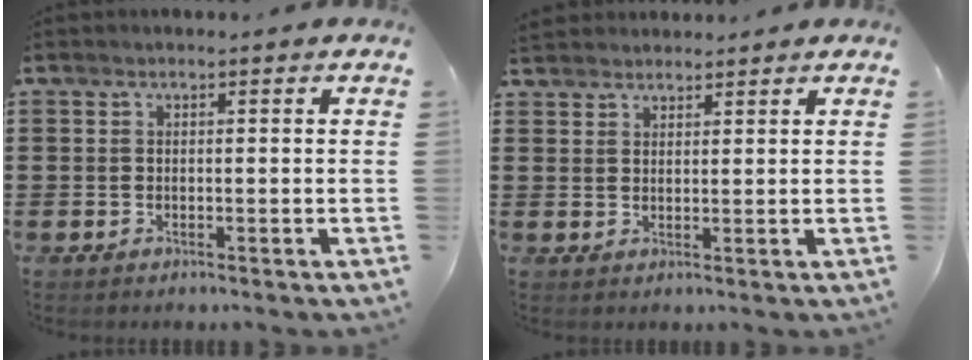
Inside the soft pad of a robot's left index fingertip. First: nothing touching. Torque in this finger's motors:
{"motor_torque": [-0.42, 0.80, -0.02, 0.01]}